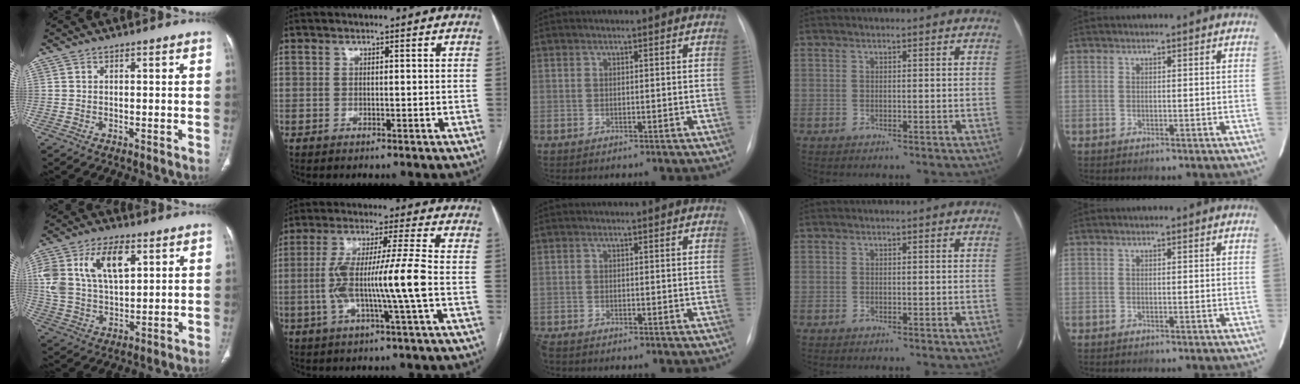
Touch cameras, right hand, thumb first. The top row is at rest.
{"thumb": {"total": 15.1, "force": [5.5, 8.4, 11.3], "torque": [-0.208, -0.004, 0.110]}, "index": {"total": 11.4, "force": [-2.0, -0.7, 11.2], "torque": [-0.217, 0.008, -0.040]}, "middle": {"total": 1.6, "force": [-1.4, 0.4, 0.6], "torque": [-0.015, -0.005, -0.026]}}